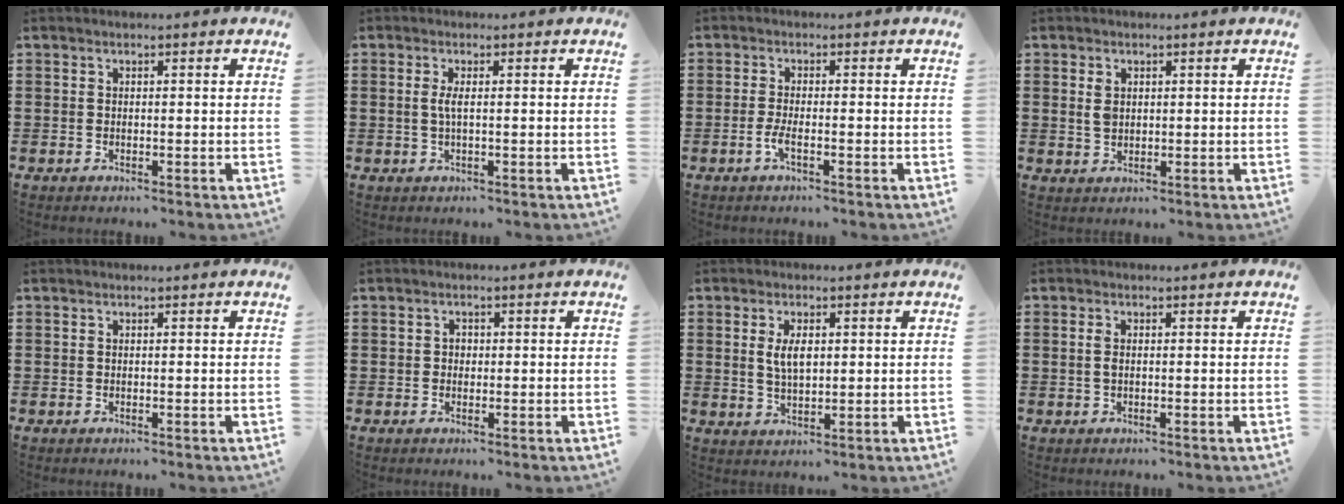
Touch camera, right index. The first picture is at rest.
{"total": 2.0, "force": [0.0, 0.2, 1.9], "torque": [-0.047, -0.005, -0.003]}
{"total": 2.6, "force": [-1.1, 0.3, 2.3], "torque": [-0.055, -0.008, -0.024]}
{"total": 2.4, "force": [0.8, 1.6, 1.6], "torque": [-0.037, 0.005, 0.015]}
{"total": 0.0}
{"total": 0.9, "force": [-0.1, 0.8, 0.4], "torque": [-0.010, 0.003, -0.003]}
{"total": 4.2, "force": [0.8, 1.9, 3.7], "torque": [-0.068, 0.004, 0.012]}
{"total": 1.4, "force": [0.0, 0.6, 1.2], "torque": [-0.027, 0.003, -0.001]}